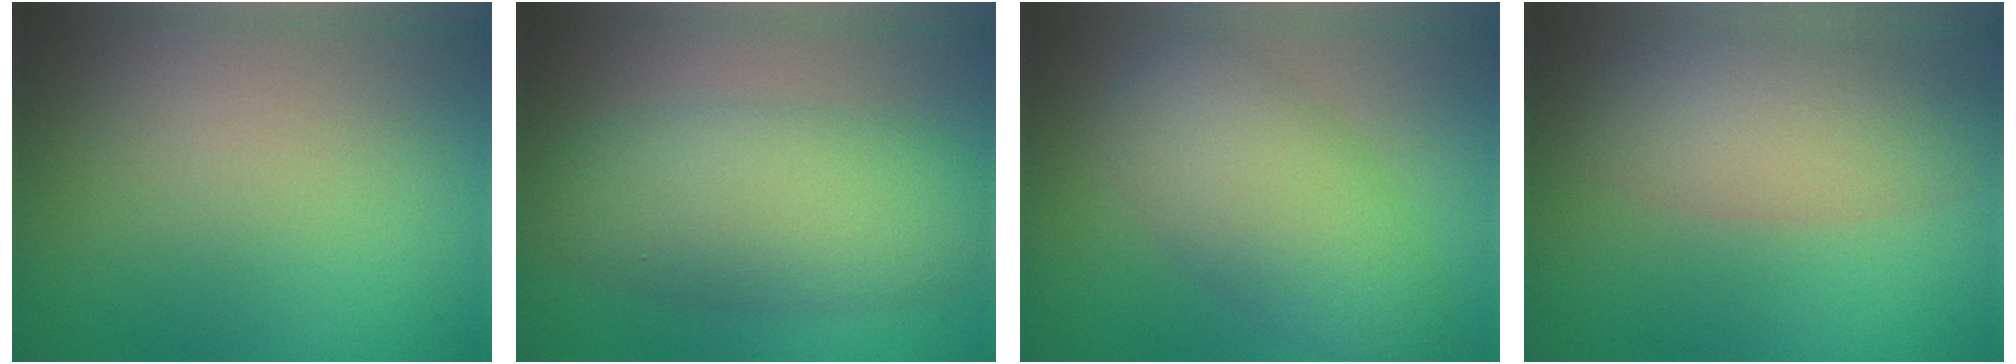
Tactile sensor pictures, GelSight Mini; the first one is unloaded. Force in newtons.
{"total": 7.3, "press": 7.3, "slide": 0.3}
{"total": 6.5, "press": 6.5, "slide": 0.1}
{"total": 5.0, "press": 5.0, "slide": 0.3}